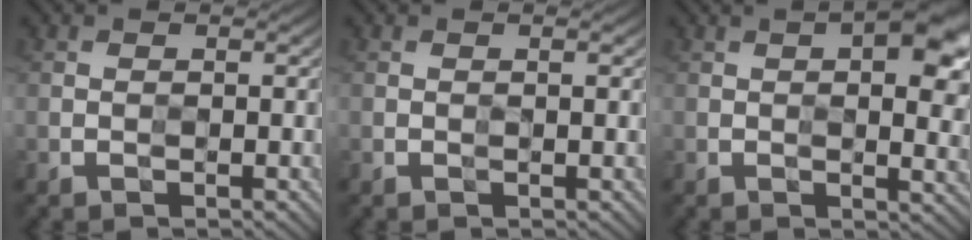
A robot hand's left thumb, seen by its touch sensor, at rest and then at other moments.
{"total": 0.6, "force": [0.1, 0.1, 0.6], "torque": [-0.009, -0.001, 0.002]}
{"total": 10.9, "force": [3.1, 4.7, 9.3], "torque": [-0.118, 0.014, 0.031]}